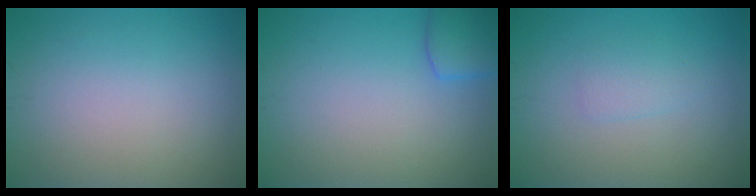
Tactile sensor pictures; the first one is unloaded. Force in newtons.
{"total": 2.7, "press": 2.7, "slide": 0.1}
{"total": 1.4, "press": 1.4, "slide": 0.1}